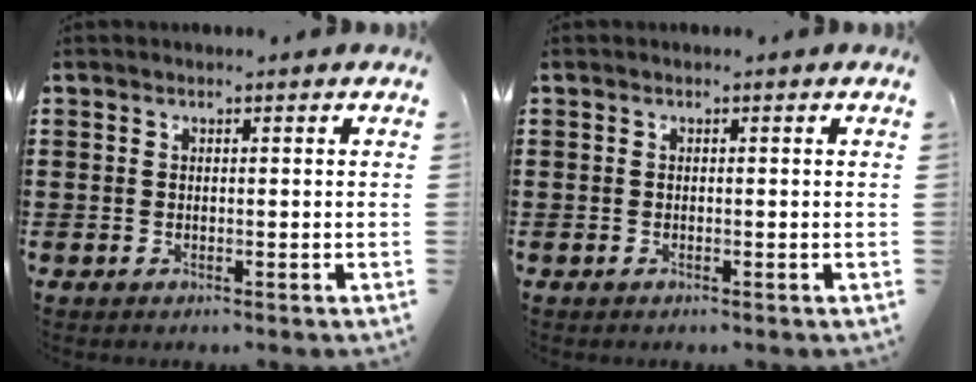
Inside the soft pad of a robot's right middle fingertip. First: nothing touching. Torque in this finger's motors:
{"motor_torque": [-0.60, -0.37, 0.07, 0.00]}